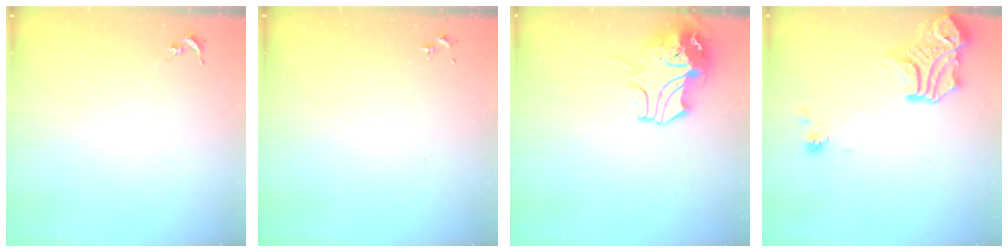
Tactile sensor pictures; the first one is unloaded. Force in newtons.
{"total": 0.0}
{"total": 12.0, "press": 11.8, "slide": 2.0}
{"total": 15.8, "press": 15.8, "slide": 1.5}